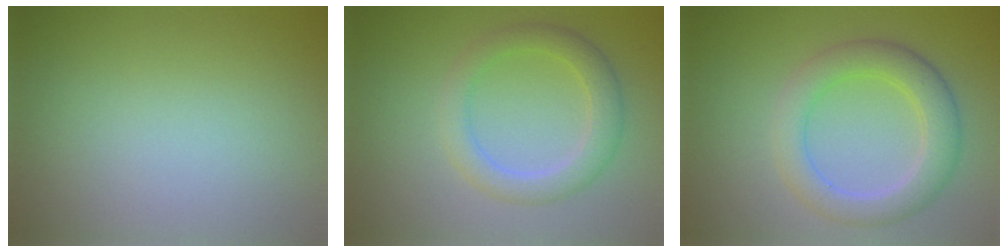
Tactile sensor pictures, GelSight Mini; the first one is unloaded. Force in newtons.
{"total": 3.4, "press": 3.4, "slide": 0.3}
{"total": 4.6, "press": 4.6, "slide": 0.2}